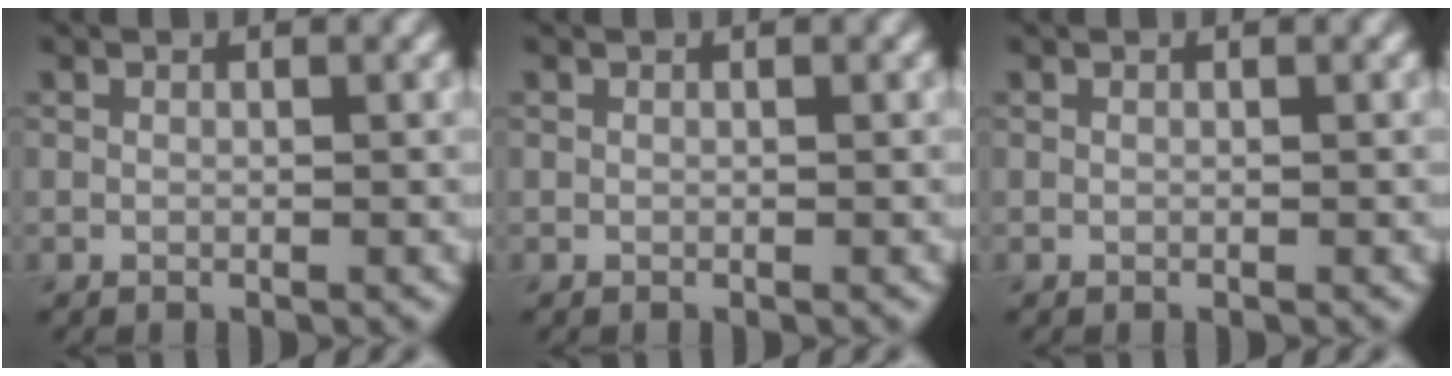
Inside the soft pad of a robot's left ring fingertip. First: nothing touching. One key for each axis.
{"total": 0.0}
{"total": 0.0}